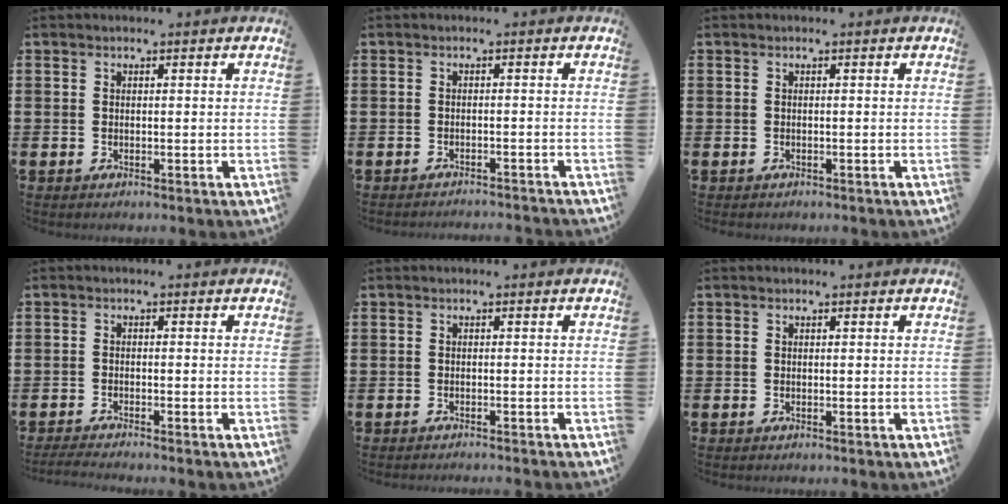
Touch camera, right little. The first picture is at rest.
{"total": 1.1, "force": [-1.1, -0.2, -0.1], "torque": [-0.001, 0.003, -0.024]}
{"total": 0.0}
{"total": 1.3, "force": [-1.1, -0.1, 0.6], "torque": [-0.009, 0.001, -0.022]}
{"total": 0.6, "force": [-0.6, -0.2, 0.0], "torque": [0.001, -0.001, -0.012]}
{"total": 0.0}